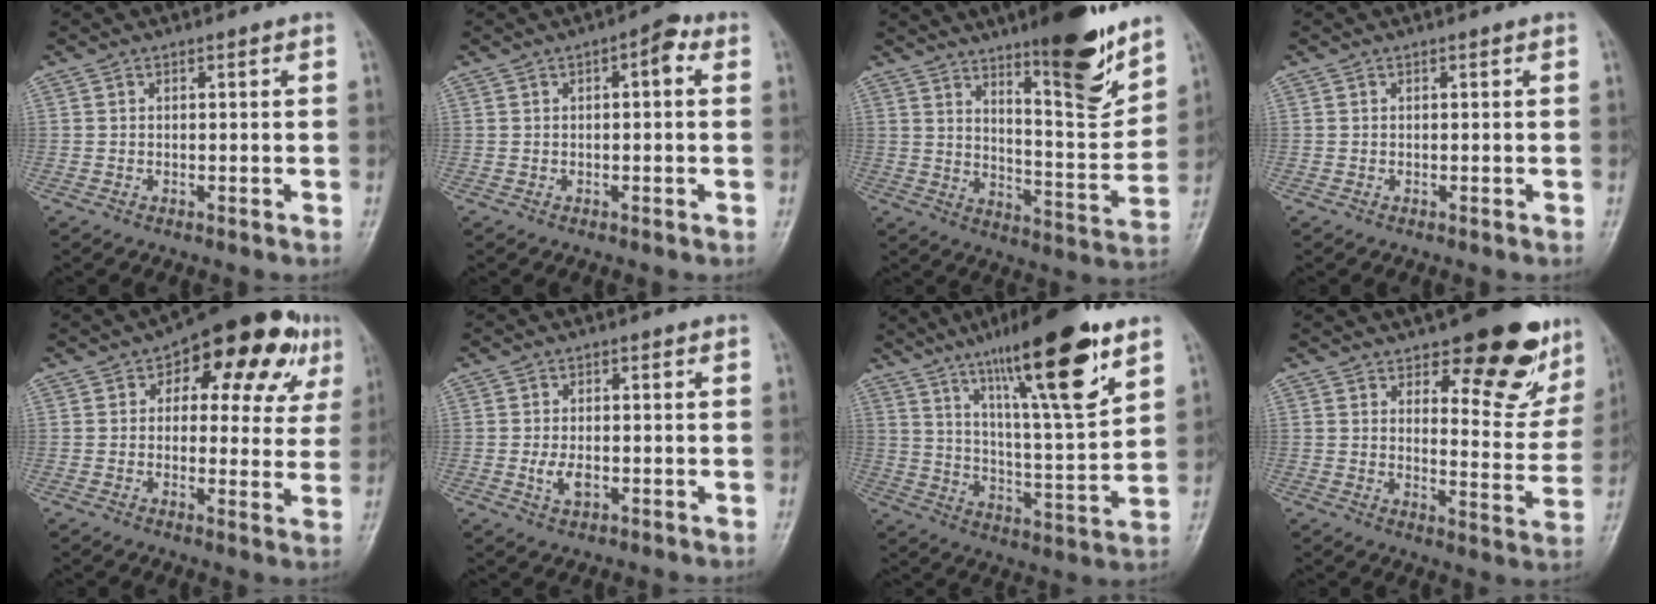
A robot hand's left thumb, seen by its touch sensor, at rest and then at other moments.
{"total": 3.7, "force": [0.9, 1.5, 3.2], "torque": [-0.037, 0.011, 0.005]}
{"total": 15.9, "force": [10.9, 3.3, 11.0], "torque": [-0.130, -0.082, 0.173]}
{"total": 0.0}
{"total": 16.5, "force": [6.9, 8.8, 12.1], "torque": [-0.099, 0.004, 0.083]}
{"total": 3.5, "force": [-0.8, 2.0, 2.8], "torque": [-0.052, -0.003, -0.013]}
{"total": 21.3, "force": [12.7, 3.6, 16.7], "torque": [-0.247, -0.052, 0.211]}
{"total": 16.6, "force": [10.9, 6.6, 10.6], "torque": [-0.071, -0.073, 0.143]}